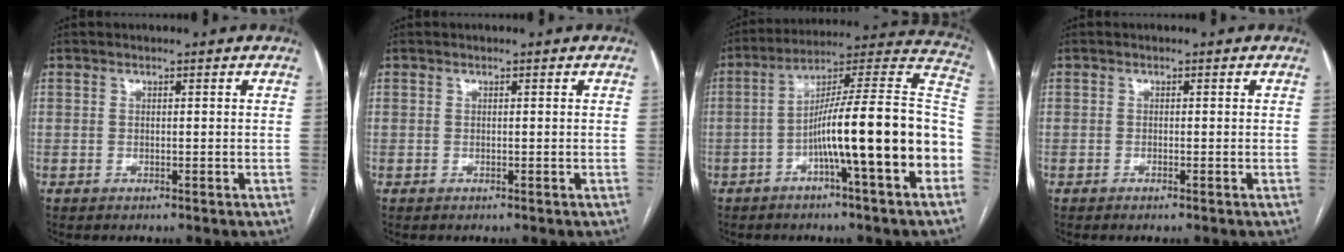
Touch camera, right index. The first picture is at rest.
{"total": 0.0}
{"total": 19.4, "force": [-5.2, 0.3, 18.7], "torque": [-0.244, 0.033, -0.080]}
{"total": 0.5, "force": [-0.4, -0.1, 0.3], "torque": [-0.007, -0.002, -0.007]}